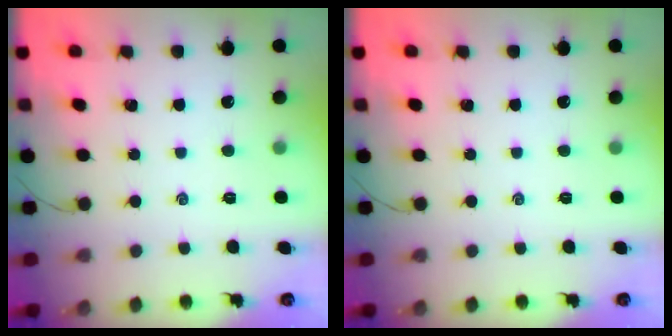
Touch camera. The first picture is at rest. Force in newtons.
{"total": 0.0}